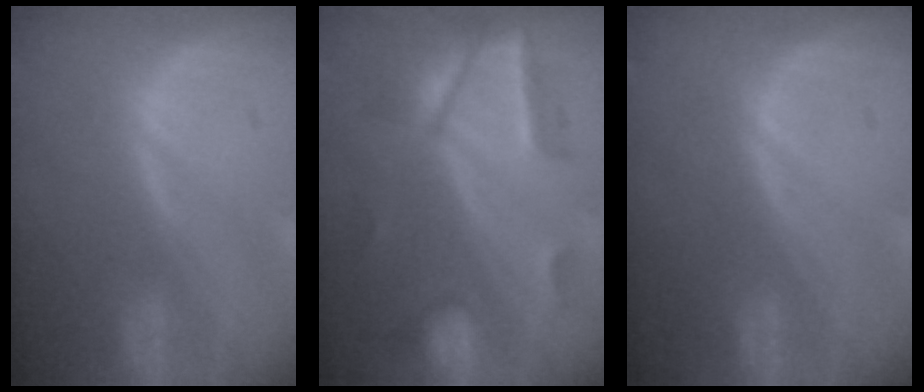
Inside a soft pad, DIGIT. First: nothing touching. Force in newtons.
{"total": 6.9, "press": 6.4, "slide": 2.6}
{"total": 0.0}